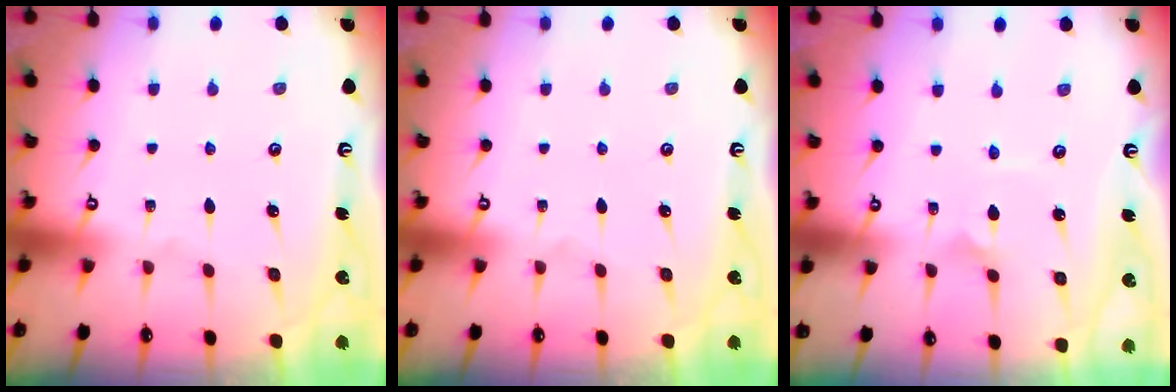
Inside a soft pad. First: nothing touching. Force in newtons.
{"total": 0.0}
{"total": 2.7, "press": 2.7, "slide": 0.2}